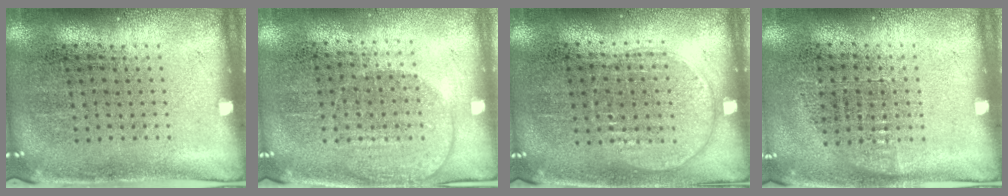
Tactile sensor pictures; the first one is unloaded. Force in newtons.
{"total": 1.4, "press": 1.2, "slide": 0.7}
{"total": 0.9, "press": 0.8, "slide": 0.4}
{"total": 0.6, "press": 0.6, "slide": 0.3}